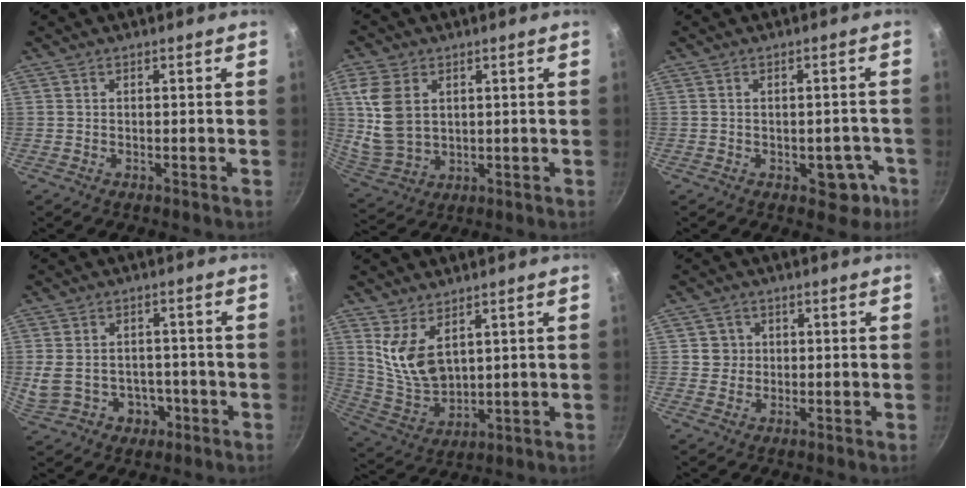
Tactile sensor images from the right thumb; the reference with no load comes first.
{"total": 10.9, "force": [2.7, 7.7, 7.2], "torque": [-0.131, -0.012, 0.069]}
{"total": 6.1, "force": [-2.4, 3.7, 4.1], "torque": [-0.019, 0.018, -0.018]}
{"total": 10.3, "force": [-2.1, 8.5, 5.4], "torque": [-0.085, 0.018, -0.018]}
{"total": 10.0, "force": [4.5, 5.5, 7.0], "torque": [-0.123, -0.044, 0.105]}
{"total": 3.4, "force": [0.5, 3.3, 0.4], "torque": [0.019, 0.009, 0.005]}